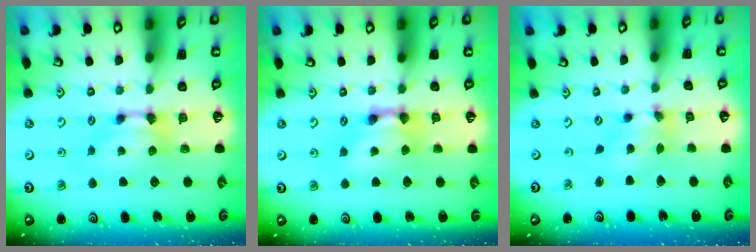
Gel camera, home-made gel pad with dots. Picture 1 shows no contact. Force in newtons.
{"total": 2.5, "press": 2.5, "slide": 0.2}
{"total": 2.5, "press": 2.1, "slide": 1.3}